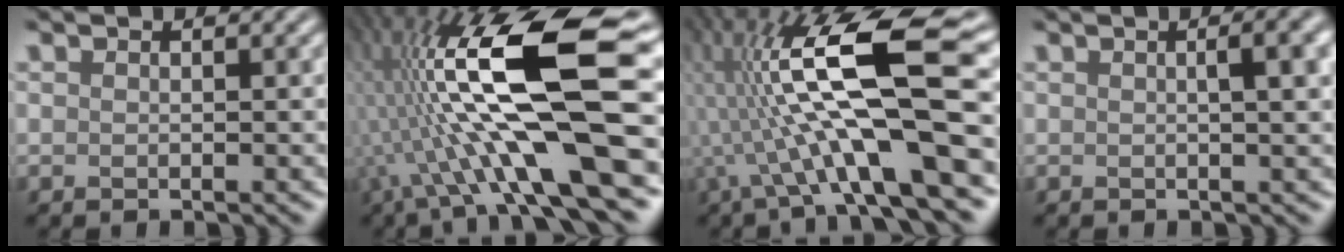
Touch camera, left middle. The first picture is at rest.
{"total": 15.6, "force": [-0.5, 4.0, 15.0], "torque": [-0.267, 0.026, -0.006]}
{"total": 13.9, "force": [-0.2, 3.6, 13.4], "torque": [-0.238, 0.024, -0.004]}
{"total": 4.8, "force": [1.2, 1.8, 4.2], "torque": [-0.029, 0.029, -0.004]}